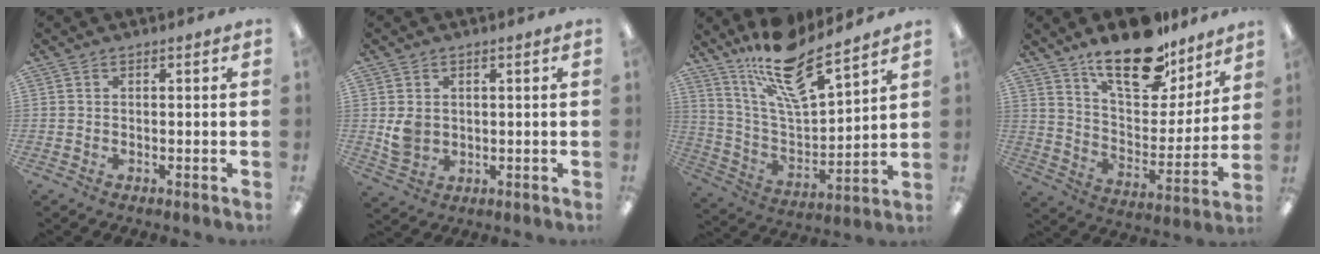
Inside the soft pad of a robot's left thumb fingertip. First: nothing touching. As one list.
[{"total": 4.4, "force": [1.3, 3.7, 2.0], "torque": [-0.025, 0.000, 0.025]}, {"total": 16.6, "force": [13.2, 4.4, 9.1], "torque": [-0.167, -0.088, 0.226]}, {"total": 20.2, "force": [14.9, 8.7, 10.5], "torque": [-0.168, -0.095, 0.259]}]